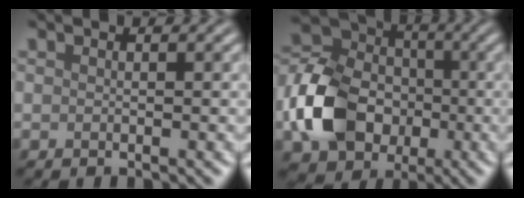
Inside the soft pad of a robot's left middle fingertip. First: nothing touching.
{"total": 9.9, "force": [-2.7, 7.5, 5.8], "torque": [-0.119, 0.003, -0.065]}